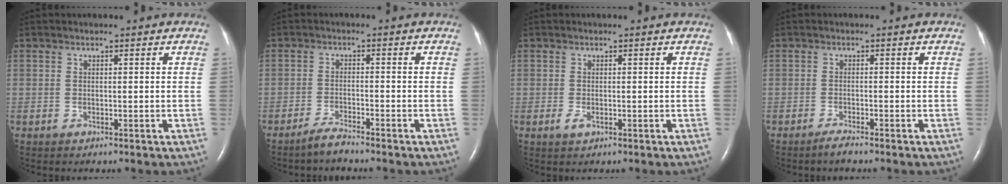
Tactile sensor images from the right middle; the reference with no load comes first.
{"total": 2.7, "force": [-2.5, -0.1, 0.9], "torque": [-0.028, -0.009, -0.050]}
{"total": 1.2, "force": [-0.4, 0.6, 0.9], "torque": [-0.021, -0.001, -0.005]}
{"total": 1.6, "force": [-1.4, -0.1, 0.7], "torque": [-0.024, -0.004, -0.027]}